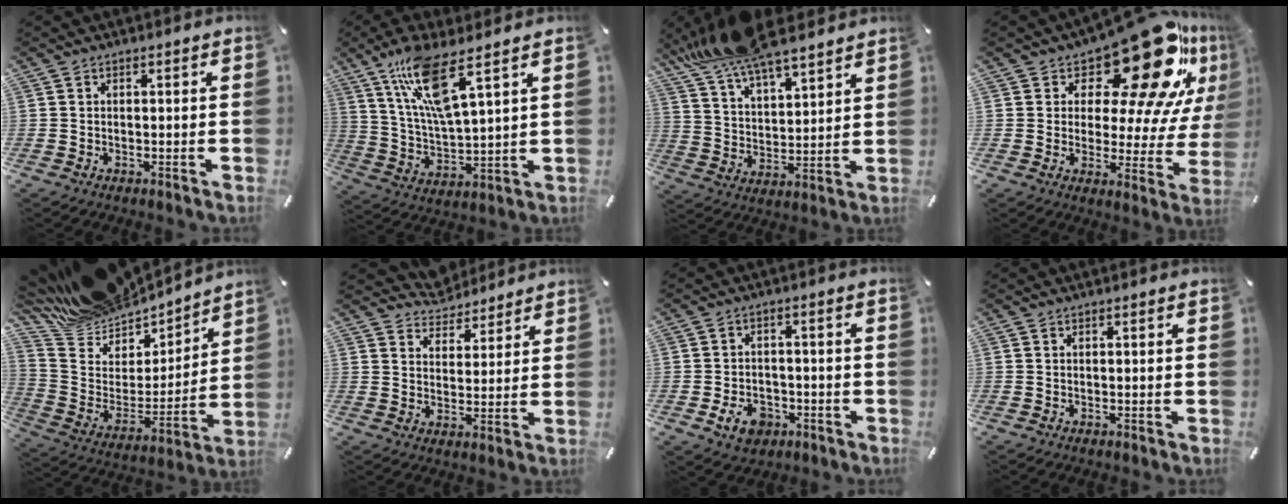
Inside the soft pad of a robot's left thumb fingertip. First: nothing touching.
{"total": 13.8, "force": [9.0, 3.0, 10.1], "torque": [-0.215, -0.031, 0.155]}
{"total": 14.6, "force": [12.7, 4.1, 6.0], "torque": [-0.142, -0.068, 0.233]}
{"total": 24.9, "force": [15.7, 10.1, 16.5], "torque": [-0.214, -0.120, 0.255]}
{"total": 15.7, "force": [14.2, 6.3, 2.0], "torque": [-0.063, -0.125, 0.254]}
{"total": 6.2, "force": [5.4, 2.9, -0.4], "torque": [-0.005, -0.047, 0.099]}
{"total": 6.4, "force": [-2.7, 4.9, 3.3], "torque": [-0.061, 0.009, -0.049]}
{"total": 0.0}